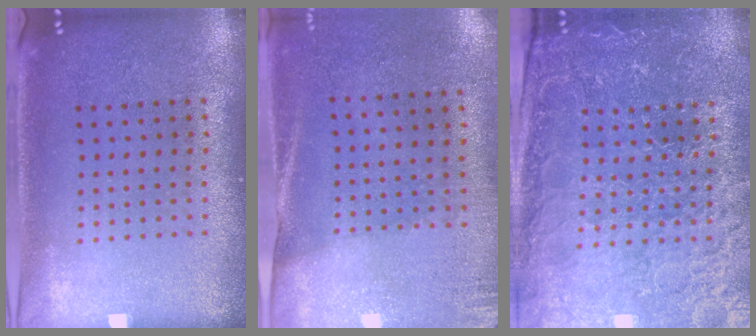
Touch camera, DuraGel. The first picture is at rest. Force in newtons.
{"total": 2.7, "press": 2.4, "slide": 1.3}
{"total": 4.1, "press": 4.0, "slide": 1.0}